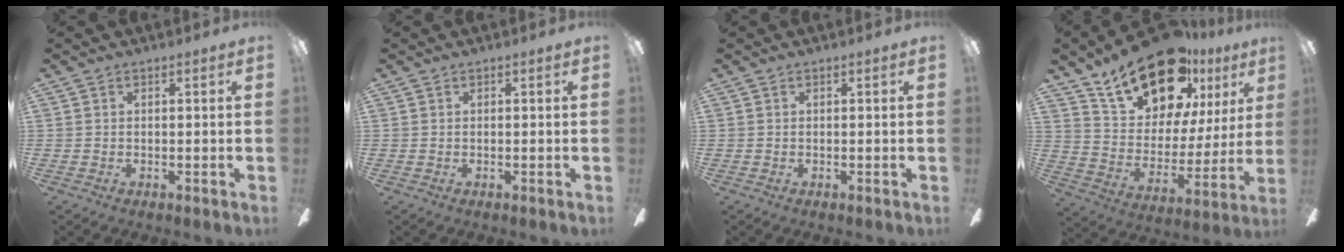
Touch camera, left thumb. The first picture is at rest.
{"total": 0.0}
{"total": 0.0}
{"total": 22.2, "force": [16.6, 10.2, 10.7], "torque": [-0.185, -0.106, 0.293]}